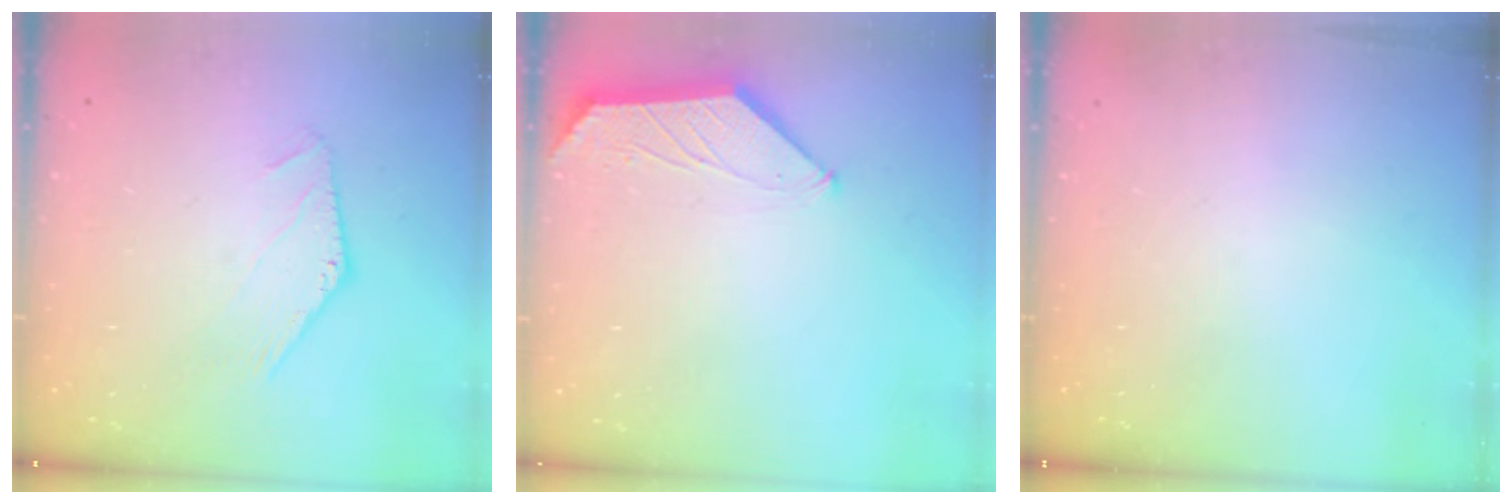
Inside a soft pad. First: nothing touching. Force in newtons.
{"total": 1.6, "press": 1.5, "slide": 0.3}
{"total": 0.0}